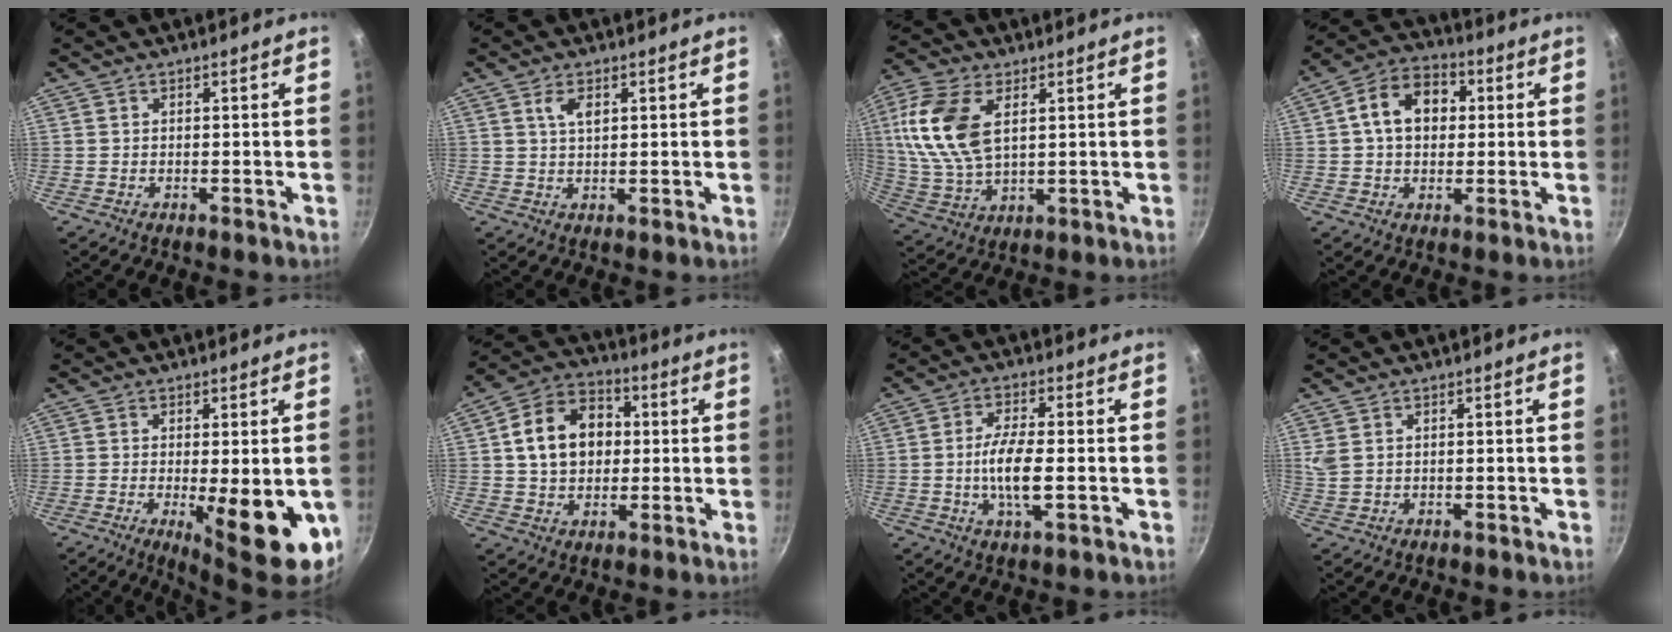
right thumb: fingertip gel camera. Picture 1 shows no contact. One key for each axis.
{"total": 3.2, "fx": 1.3, "fy": 1.5, "fz": 2.5, "tx": -0.041, "ty": -0.005, "tz": 0.026}
{"total": 15.1, "fx": 4.3, "fy": 8.4, "fz": 11.8, "tx": -0.235, "ty": -0.010, "tz": 0.088}
{"total": 11.3, "fx": 1.8, "fy": 8.3, "fz": 7.4, "tx": -0.091, "ty": 0.023, "tz": 0.013}
{"total": 13.8, "fx": -3.2, "fy": 4.1, "fz": 12.8, "tx": -0.150, "ty": -0.012, "tz": -0.030}
{"total": 14.0, "fx": 1.8, "fy": 10.8, "fz": 8.7, "tx": -0.121, "ty": 0.024, "tz": 0.021}
{"total": 8.1, "fx": -1.2, "fy": 2.4, "fz": 7.6, "tx": -0.155, "ty": 0.004, "tz": -0.028}
{"total": 2.5, "fx": 1.0, "fy": 1.7, "fz": 1.5, "tx": -0.028, "ty": -0.001, "tz": 0.025}